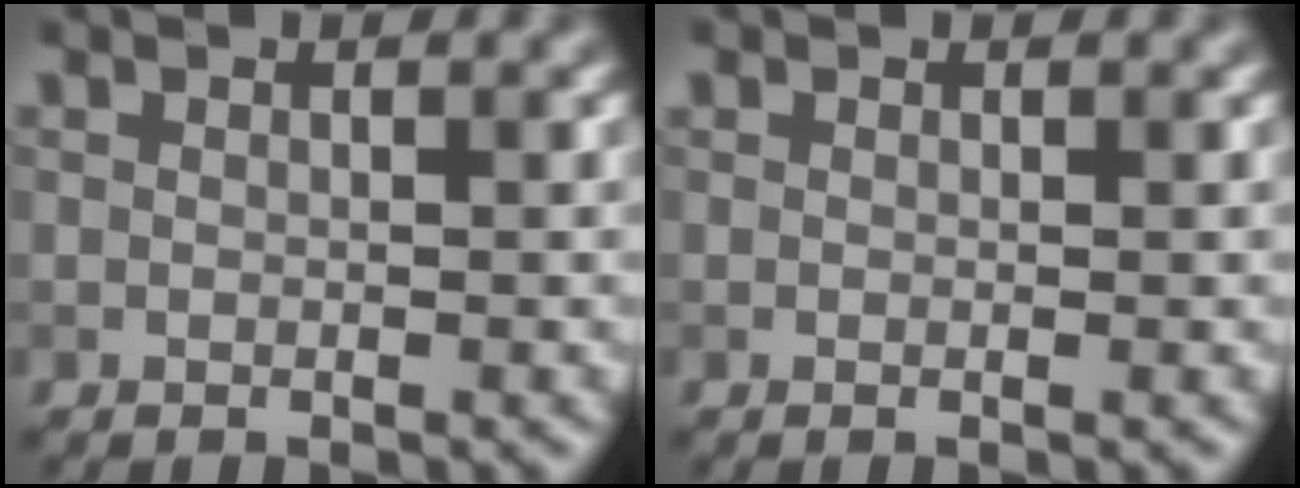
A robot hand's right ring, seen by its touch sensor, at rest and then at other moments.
{"total": 0.0}